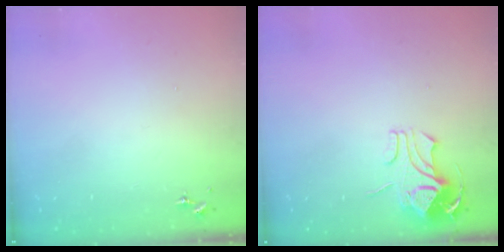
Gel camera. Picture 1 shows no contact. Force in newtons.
{"total": 8.9, "press": 8.9, "slide": 0.7}